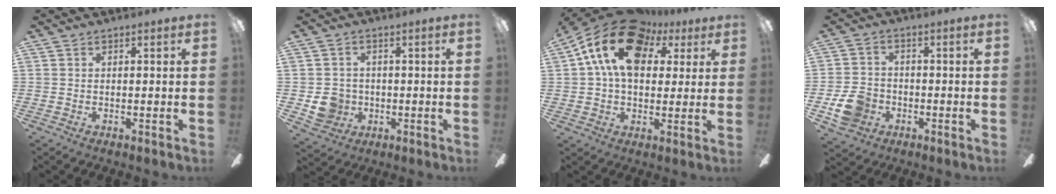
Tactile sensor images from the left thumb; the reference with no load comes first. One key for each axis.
{"total": 6.5, "fx": -0.8, "fy": 6.1, "fz": 1.9, "tx": -0.041, "ty": 0.009, "tz": -0.007}
{"total": 18.1, "fx": 7.3, "fy": 12.1, "fz": 11.3, "tx": -0.203, "ty": -0.018, "tz": 0.130}
{"total": 8.2, "fx": -2.9, "fy": 6.7, "fz": 3.7, "tx": -0.072, "ty": 0.019, "tz": -0.053}